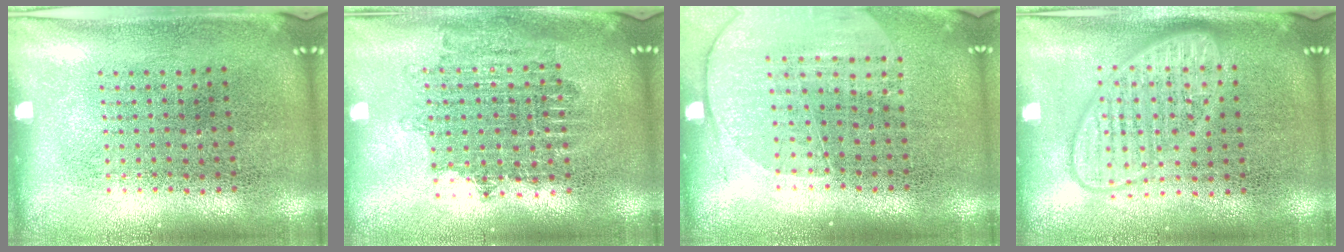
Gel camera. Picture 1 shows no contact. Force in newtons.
{"total": 1.8, "press": 1.5, "slide": 1.0}
{"total": 1.7, "press": 1.5, "slide": 0.7}
{"total": 2.9, "press": 2.9, "slide": 0.5}